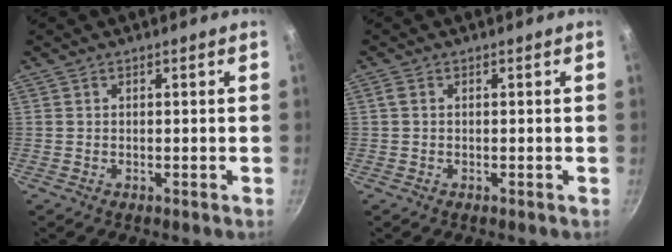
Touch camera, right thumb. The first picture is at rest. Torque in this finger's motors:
{"motor_torque": [-0.39, 0.11, 0.04, -0.03, -0.01]}